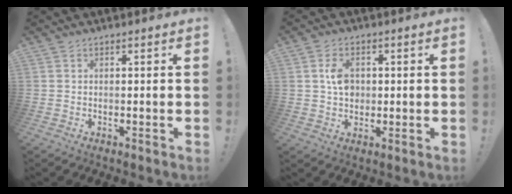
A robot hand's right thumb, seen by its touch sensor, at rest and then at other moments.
{"total": 6.5, "force": [0.5, 4.9, 4.3], "torque": [-0.063, 0.009, 0.011]}